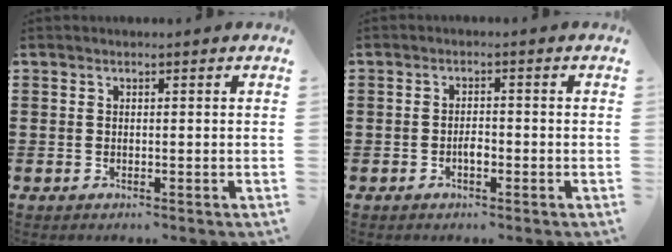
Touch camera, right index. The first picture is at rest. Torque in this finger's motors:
{"motor_torque": [0.28, 0.02, 0.00, 0.03]}